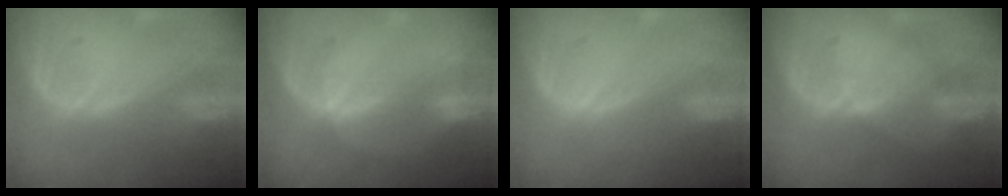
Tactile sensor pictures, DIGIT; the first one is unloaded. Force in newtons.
{"total": 1.7, "press": 1.3, "slide": 1.1}
{"total": 0.0}
{"total": 2.0, "press": 1.6, "slide": 1.3}